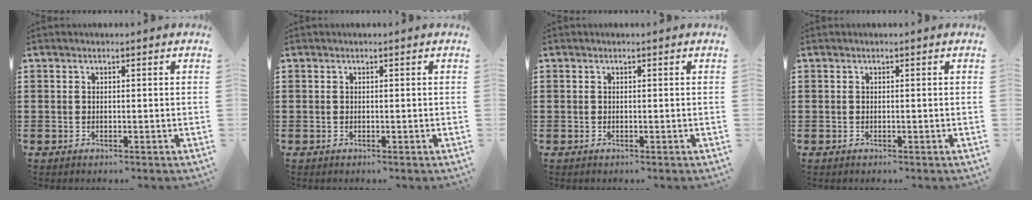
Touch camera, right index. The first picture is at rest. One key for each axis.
{"total": 0.0}
{"total": 0.0}
{"total": 0.0}